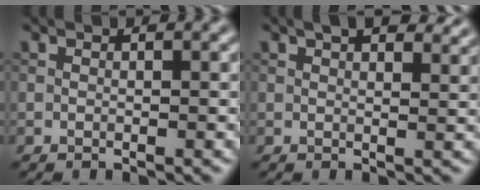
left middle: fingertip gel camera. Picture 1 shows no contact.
{"total": 4.0, "force": [2.9, 1.4, 2.3], "torque": [-0.032, 0.006, 0.034]}